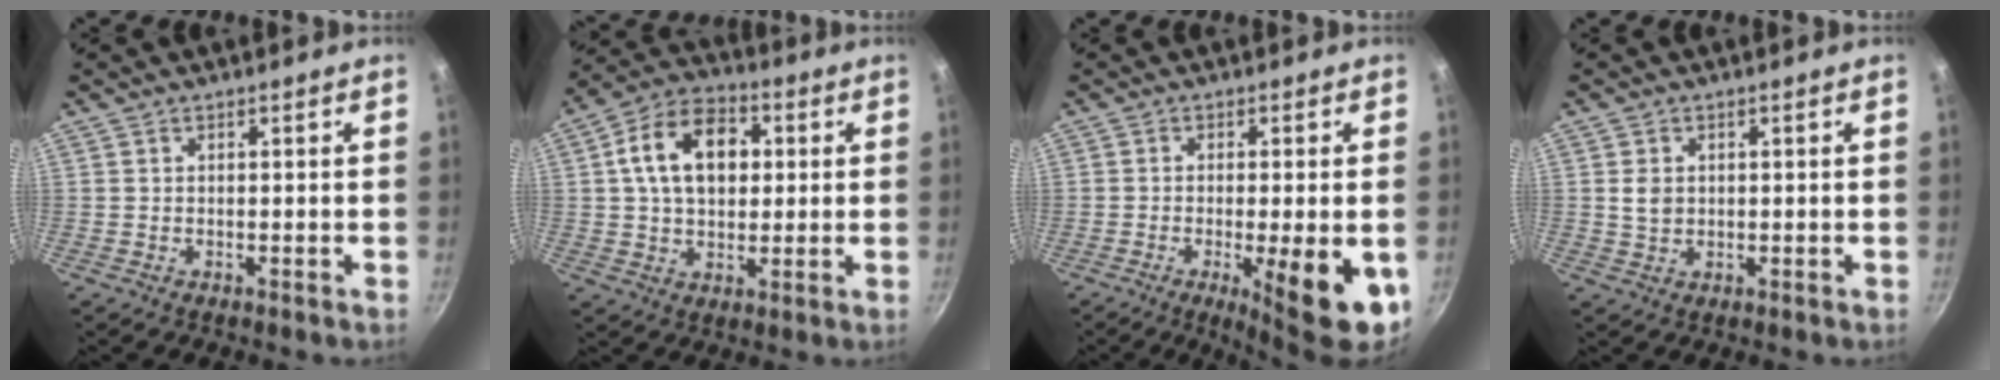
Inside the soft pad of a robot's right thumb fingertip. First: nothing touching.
{"total": 14.5, "force": [2.8, 10.0, 10.2], "torque": [-0.139, 0.019, 0.033]}
{"total": 11.8, "force": [-3.8, 2.4, 10.9], "torque": [-0.143, -0.003, -0.046]}
{"total": 3.0, "force": [0.5, 2.4, 1.8], "torque": [-0.025, 0.001, 0.012]}